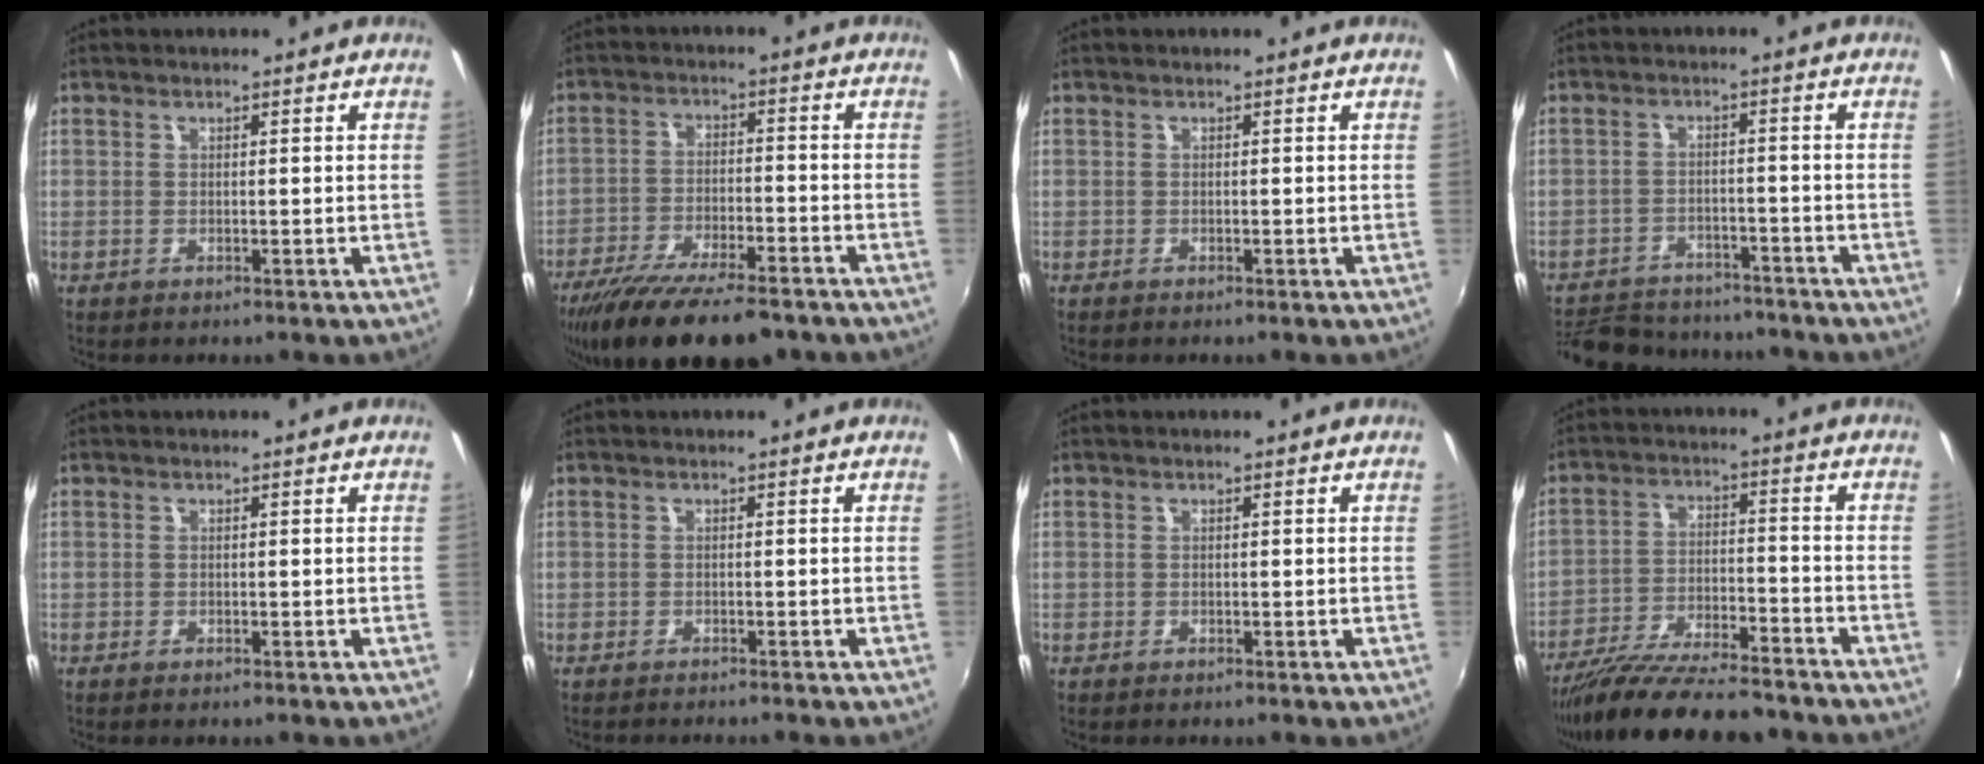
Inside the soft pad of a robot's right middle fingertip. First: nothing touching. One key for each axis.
{"total": 17.3, "fx": -13.6, "fy": 4.6, "fz": 9.6, "tx": -0.195, "ty": -0.041, "tz": -0.220}
{"total": 0.0}
{"total": 16.4, "fx": -14.0, "fy": 6.3, "fz": 5.7, "tx": -0.136, "ty": 0.006, "tz": -0.199}
{"total": 0.5, "fx": -0.5, "fy": 0.1, "fz": 0.1, "tx": -0.003, "ty": -0.004, "tz": -0.010}
{"total": 1.9, "fx": -1.8, "fy": 0.0, "fz": 0.5, "tx": -0.021, "ty": -0.012, "tz": -0.032}
{"total": 0.0}
{"total": 17.8, "fx": -15.3, "fy": 3.6, "fz": 8.5, "tx": -0.169, "ty": -0.036, "tz": -0.247}